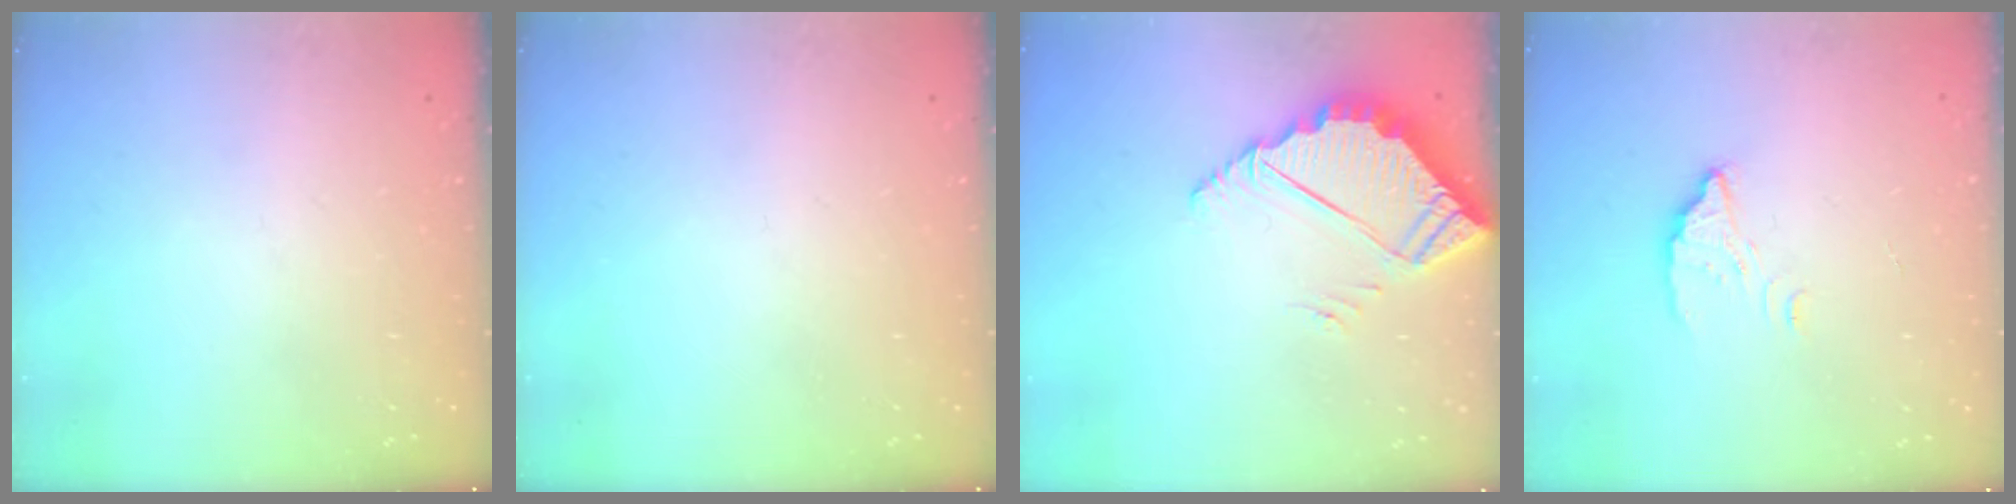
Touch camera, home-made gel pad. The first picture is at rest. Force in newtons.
{"total": 0.0}
{"total": 5.2, "press": 5.2, "slide": 0.4}
{"total": 2.8, "press": 2.8, "slide": 0.2}